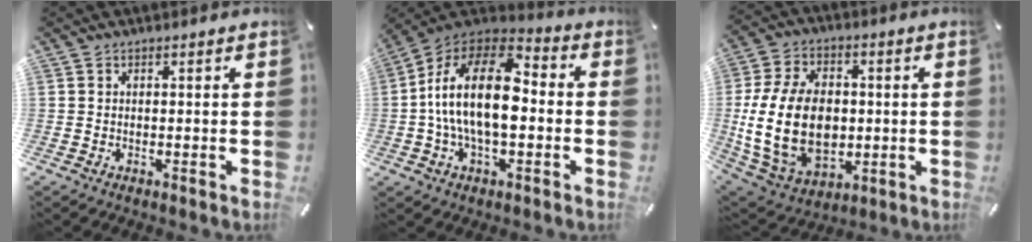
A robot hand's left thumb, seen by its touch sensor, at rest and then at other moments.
{"total": 19.2, "force": [-0.5, 10.5, 16.1], "torque": [-0.317, 0.004, -0.012]}
{"total": 20.6, "force": [-0.9, 14.9, 14.1], "torque": [-0.304, 0.001, -0.011]}